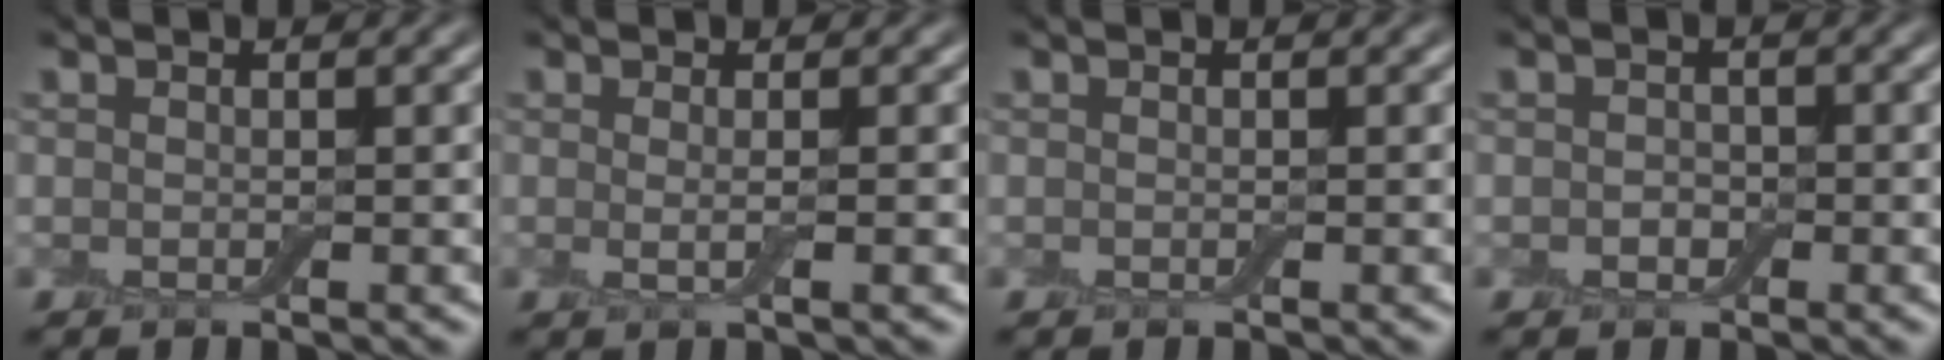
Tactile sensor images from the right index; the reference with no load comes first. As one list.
[{"total": 1.8, "force": [0.0, 0.5, 1.7], "torque": [-0.028, -0.005, -0.007]}, {"total": 0.0}, {"total": 1.0, "force": [-0.2, 0.9, 0.5], "torque": [-0.008, -0.003, -0.008]}]